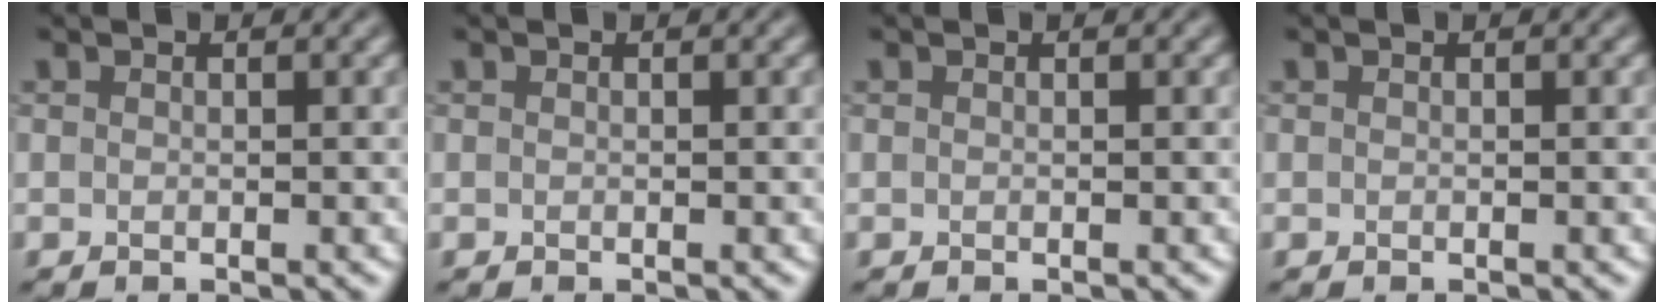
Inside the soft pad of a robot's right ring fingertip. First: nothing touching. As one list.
[{"total": 0.0}, {"total": 0.0}, {"total": 0.0}]